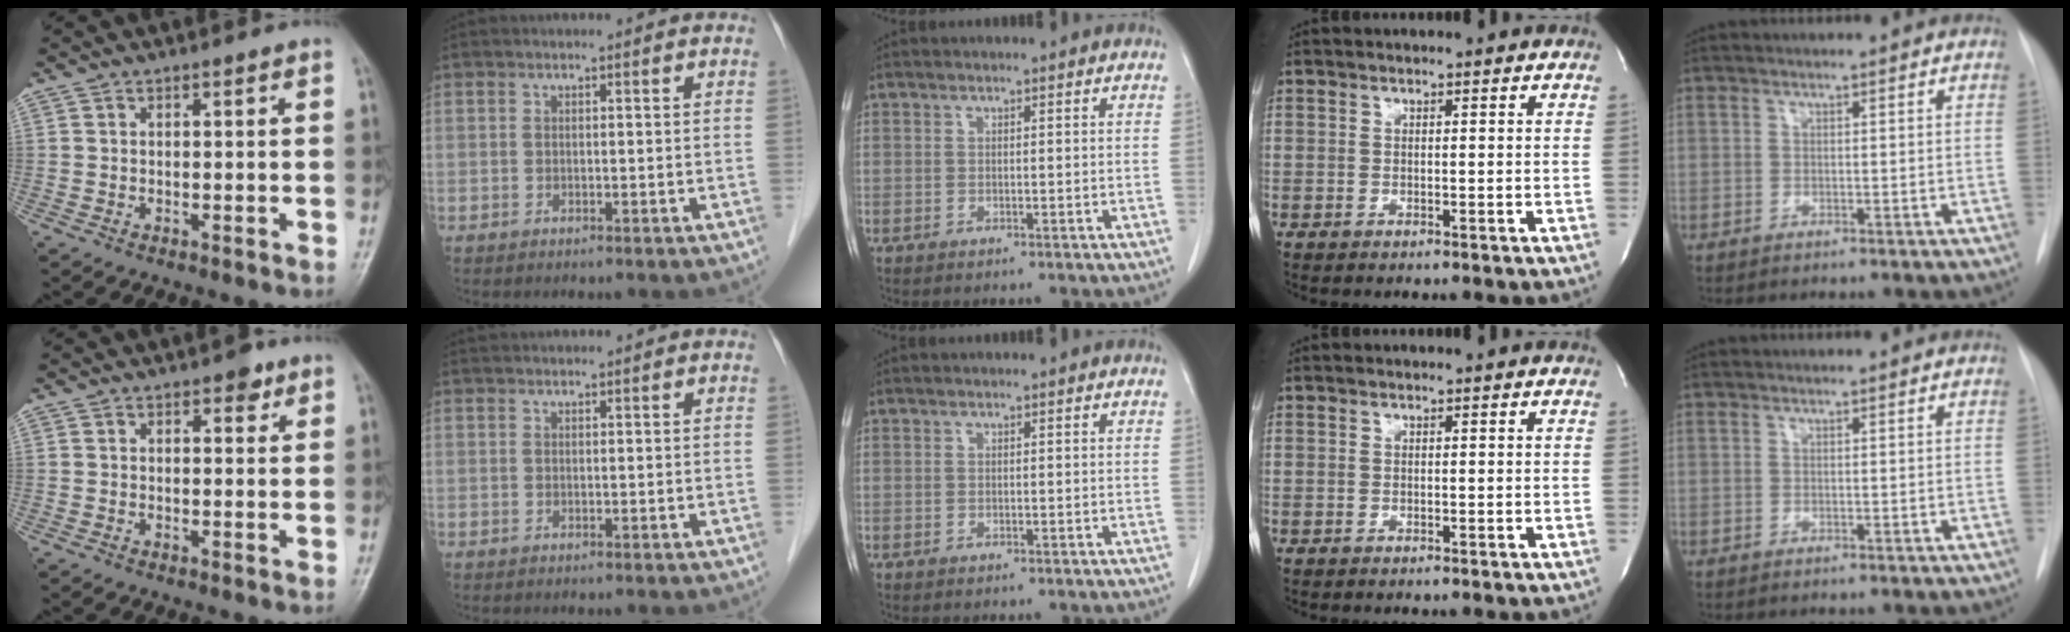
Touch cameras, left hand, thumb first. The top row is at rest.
{"thumb": {"total": 2.7, "force": [1.6, 1.5, 1.5], "torque": [-0.006, -0.005, 0.018]}, "index": {"total": 1.6, "force": [1.5, 0.2, 0.4], "torque": [-0.006, 0.028, 0.029]}}